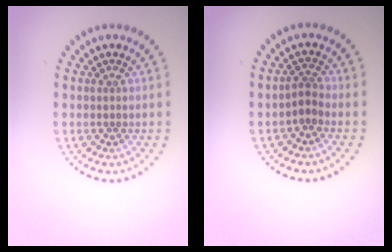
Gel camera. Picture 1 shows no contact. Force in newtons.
{"total": 1.7, "press": 1.2, "slide": 1.2}